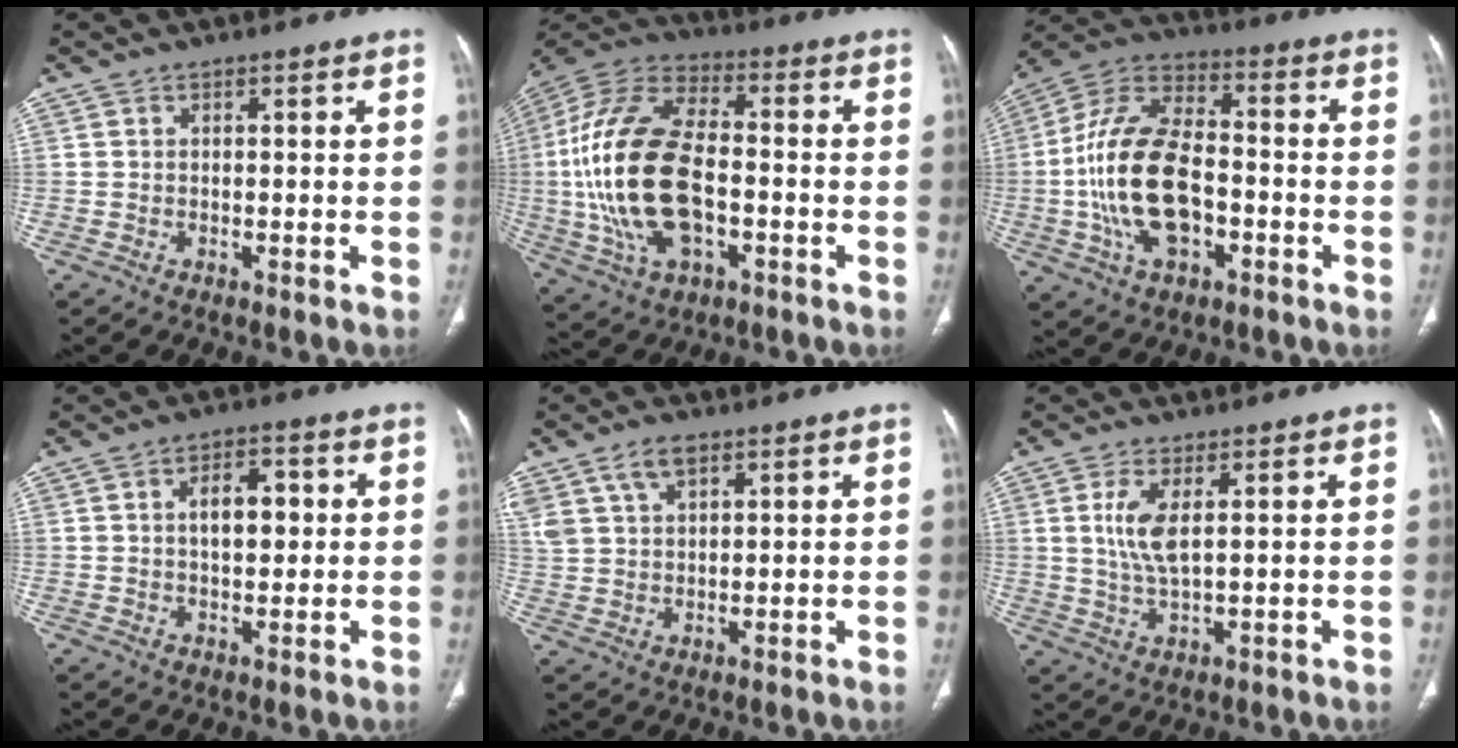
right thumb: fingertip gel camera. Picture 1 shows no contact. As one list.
[{"total": 23.7, "force": [-2.6, 13.0, 19.6], "torque": [-0.410, 0.013, -0.043]}, {"total": 19.1, "force": [-3.4, 10.8, 15.4], "torque": [-0.296, 0.032, -0.059]}, {"total": 6.5, "force": [1.0, 3.7, 5.3], "torque": [-0.065, 0.009, 0.013]}, {"total": 7.3, "force": [4.2, 4.0, 4.4], "torque": [-0.082, -0.005, 0.089]}, {"total": 6.2, "force": [1.6, 2.2, 5.6], "torque": [-0.128, -0.012, 0.038]}]